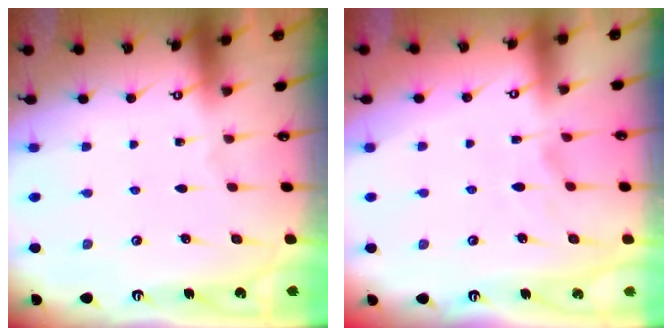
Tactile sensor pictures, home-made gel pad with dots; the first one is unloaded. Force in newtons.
{"total": 2.5, "press": 2.1, "slide": 1.3}